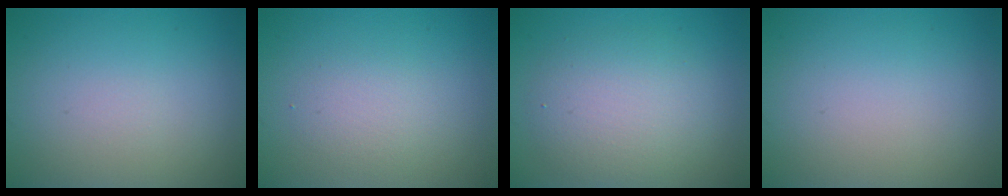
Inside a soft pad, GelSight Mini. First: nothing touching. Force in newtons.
{"total": 1.9, "press": 1.9, "slide": 0.0}
{"total": 4.6, "press": 4.6, "slide": 0.3}
{"total": 0.0}